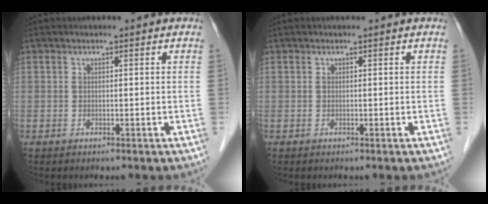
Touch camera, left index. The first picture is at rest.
{"total": 0.0}